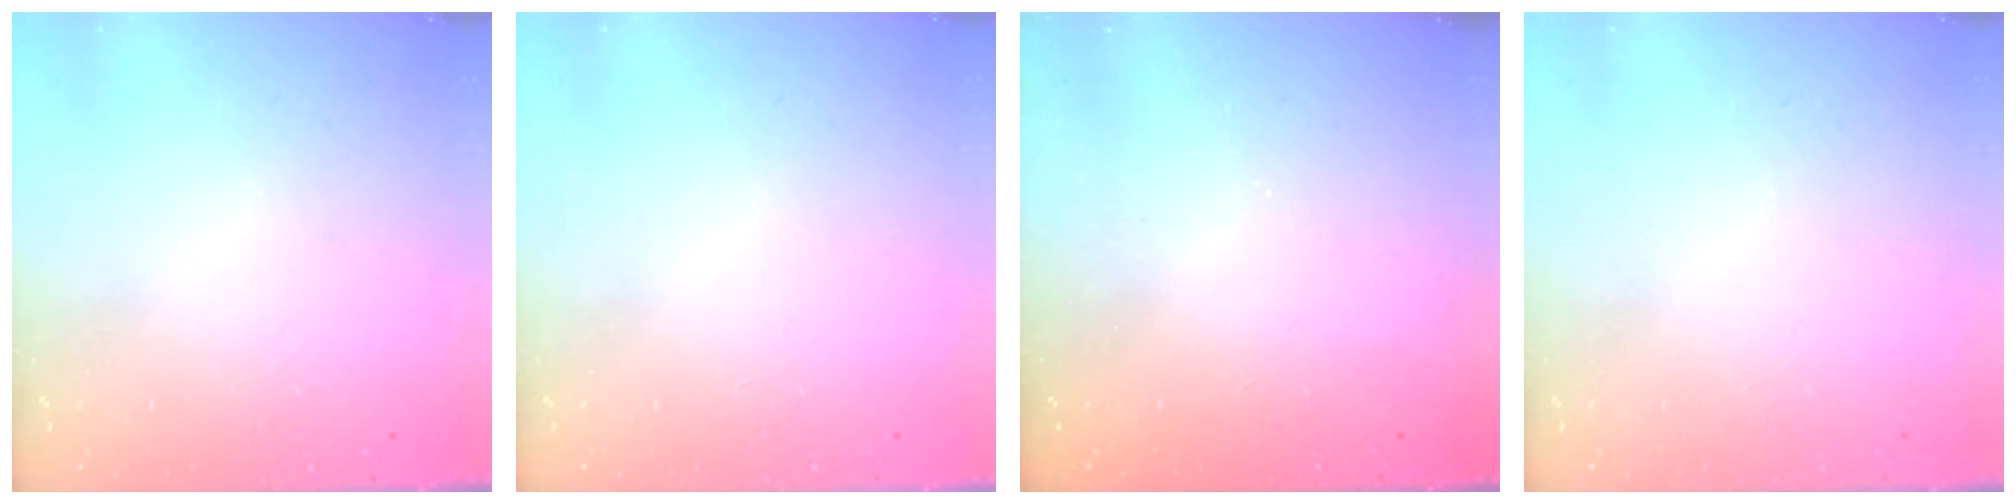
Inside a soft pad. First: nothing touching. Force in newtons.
{"total": 0.0}
{"total": 2.3, "press": 2.2, "slide": 0.8}
{"total": 0.0}